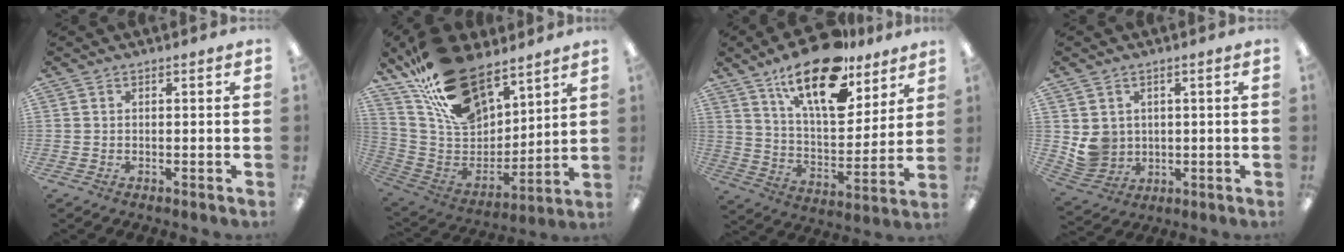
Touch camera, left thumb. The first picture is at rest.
{"total": 23.0, "force": [15.0, 12.3, 12.2], "torque": [-0.221, -0.081, 0.279]}
{"total": 20.9, "force": [14.0, 8.7, 12.8], "torque": [-0.214, -0.077, 0.240]}
{"total": 6.1, "force": [1.7, 5.7, 1.2], "torque": [-0.032, -0.003, 0.039]}